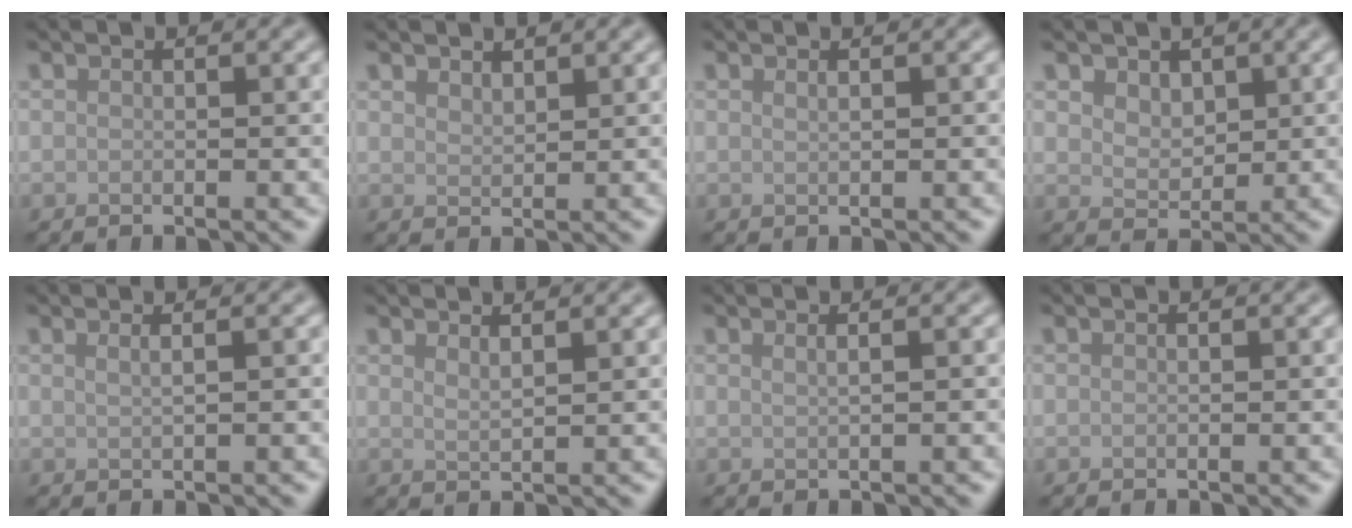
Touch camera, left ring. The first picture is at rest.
{"total": 1.4, "force": [1.3, 0.4, 0.3], "torque": [-0.008, 0.001, 0.026]}
{"total": 0.5, "force": [0.3, 0.2, 0.4], "torque": [-0.004, 0.000, 0.006]}
{"total": 2.7, "force": [1.5, 1.8, 1.2], "torque": [-0.028, -0.008, 0.026]}
{"total": 1.9, "force": [0.8, 0.9, 1.4], "torque": [-0.005, -0.003, -0.006]}
{"total": 1.5, "force": [1.2, 0.4, 0.8], "torque": [-0.008, 0.001, 0.019]}
{"total": 1.7, "force": [0.8, 0.9, 1.3], "torque": [-0.004, -0.003, -0.006]}
{"total": 0.0}